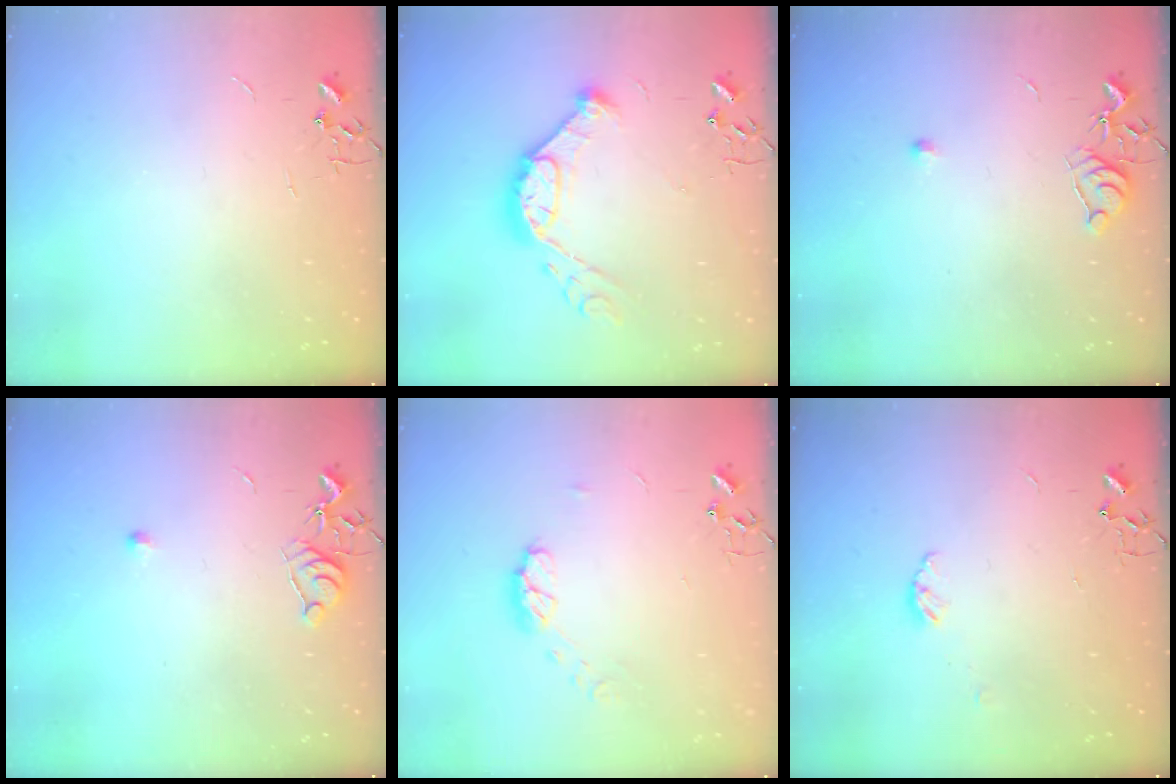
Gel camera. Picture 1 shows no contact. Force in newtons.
{"total": 14.2, "press": 14.1, "slide": 0.9}
{"total": 6.2, "press": 6.2, "slide": 0.8}
{"total": 6.2, "press": 6.2, "slide": 0.8}
{"total": 7.3, "press": 7.3, "slide": 0.6}
{"total": 3.8, "press": 3.7, "slide": 0.4}